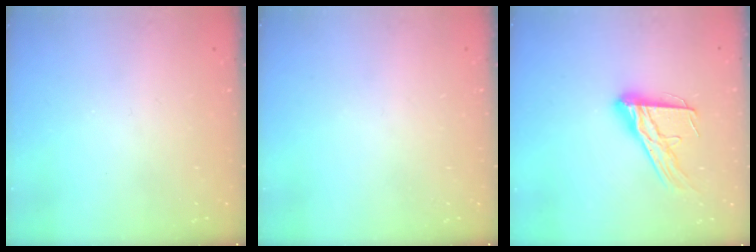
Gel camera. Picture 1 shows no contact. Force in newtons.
{"total": 0.0}
{"total": 14.8, "press": 14.8, "slide": 1.3}